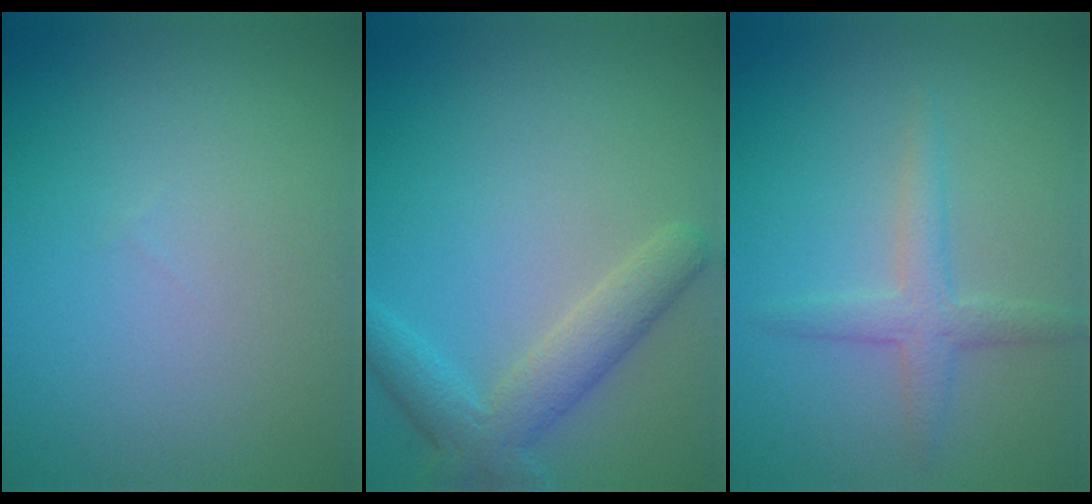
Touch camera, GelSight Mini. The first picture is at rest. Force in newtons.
{"total": 3.7, "press": 3.7, "slide": 0.1}
{"total": 2.4, "press": 2.4, "slide": 0.0}